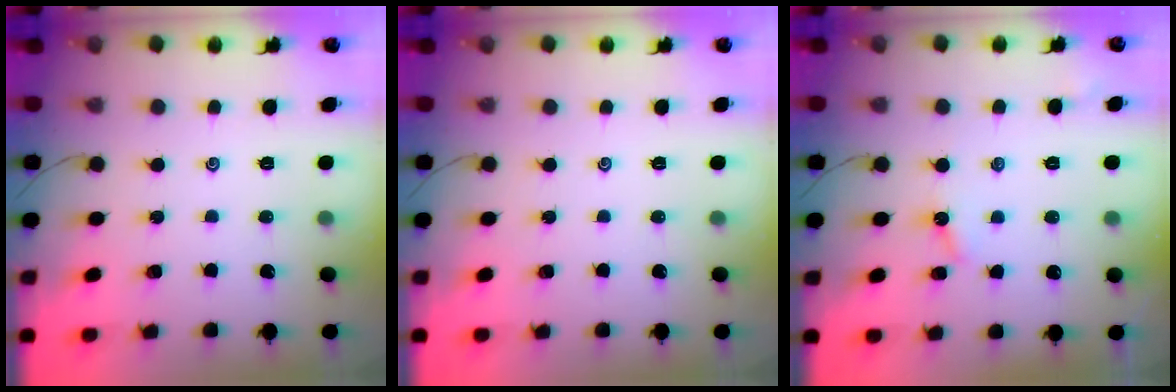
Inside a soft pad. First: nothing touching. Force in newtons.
{"total": 0.0}
{"total": 3.4, "press": 3.4, "slide": 0.3}